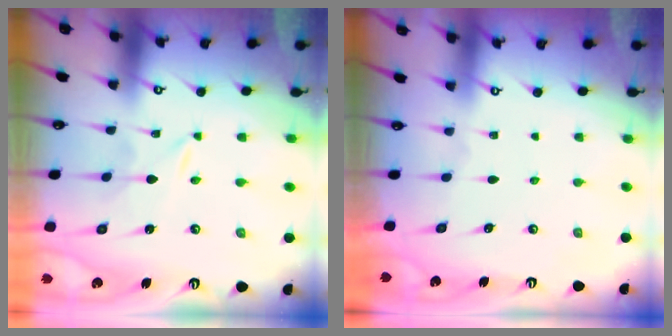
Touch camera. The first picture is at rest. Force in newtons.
{"total": 0.0}